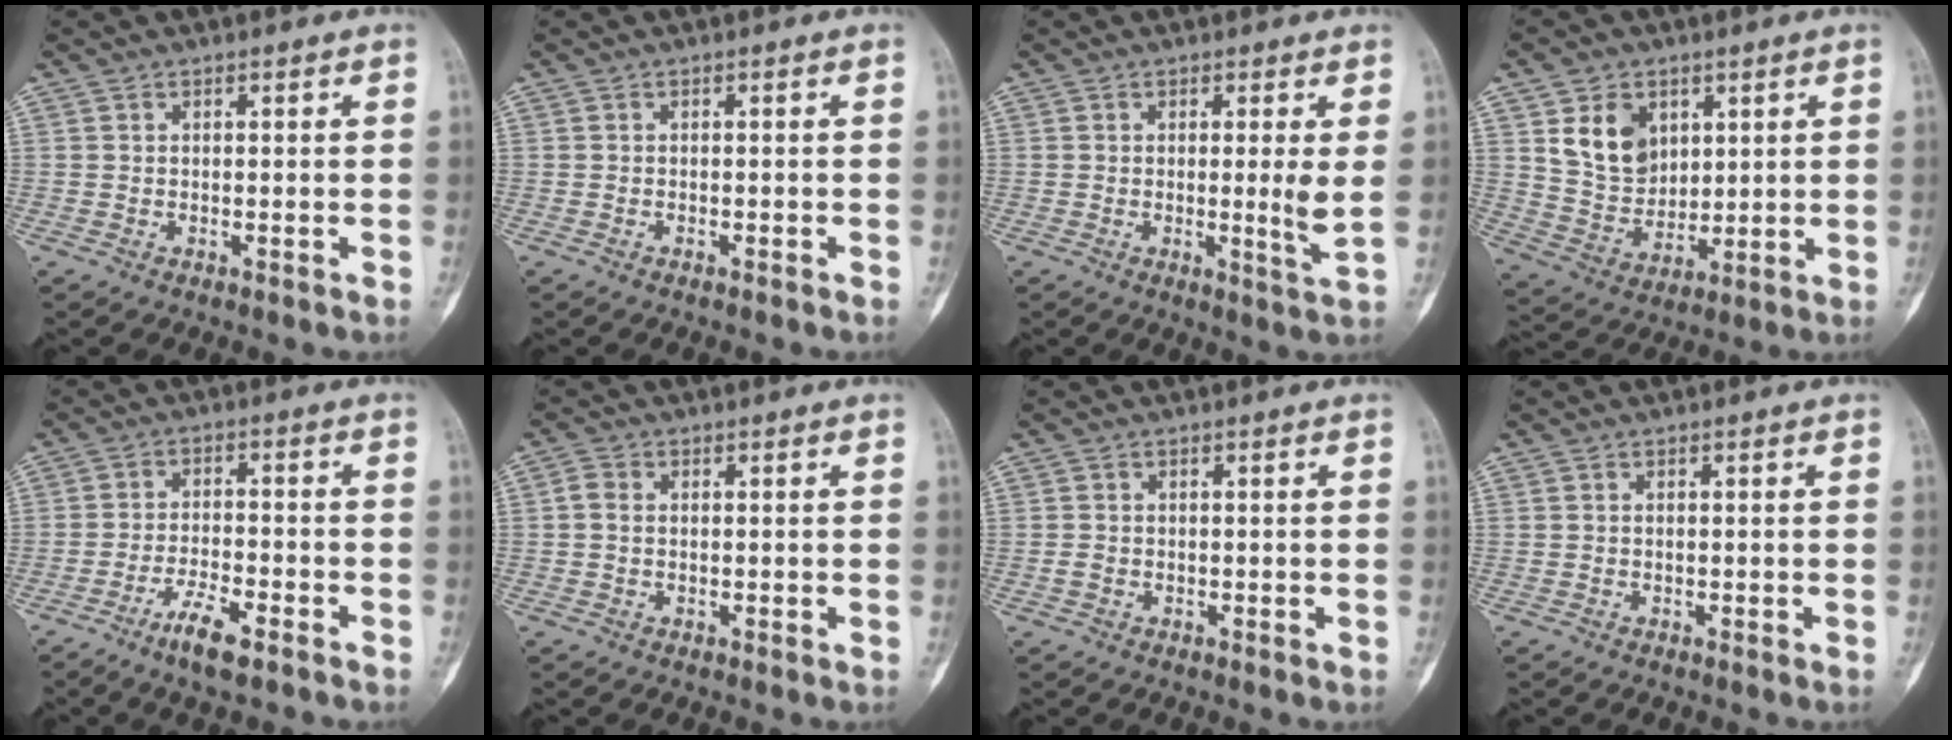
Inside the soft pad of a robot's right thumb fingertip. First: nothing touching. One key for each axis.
{"total": 0.6, "fx": -0.5, "fy": 0.1, "fz": 0.2, "tx": -0.011, "ty": 0.002, "tz": -0.008}
{"total": 4.1, "fx": 0.5, "fy": -0.2, "fz": 4.1, "tx": -0.074, "ty": -0.014, "tz": 0.007}
{"total": 10.9, "fx": 4.2, "fy": 8.3, "fz": 5.7, "tx": -0.072, "ty": -0.026, "tz": 0.092}
{"total": 6.4, "fx": -4.3, "fy": 1.5, "fz": 4.4, "tx": -0.090, "ty": 0.020, "tz": -0.078}
{"total": 2.1, "fx": 0.0, "fy": 1.7, "fz": 1.2, "tx": -0.020, "ty": 0.004, "tz": -0.005}
{"total": 1.2, "fx": -0.4, "fy": 1.0, "fz": 0.5, "tx": -0.010, "ty": 0.003, "tz": -0.007}
{"total": 0.0}